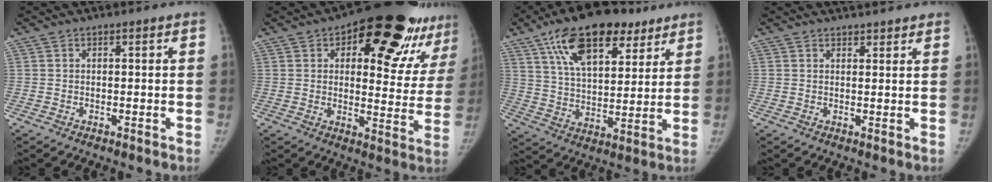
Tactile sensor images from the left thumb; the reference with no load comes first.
{"total": 24.4, "force": [14.1, 10.6, 16.9], "torque": [-0.172, -0.040, 0.179]}
{"total": 20.8, "force": [11.9, 10.0, 13.8], "torque": [-0.198, -0.025, 0.204]}
{"total": 4.5, "force": [3.9, 1.2, 1.8], "torque": [-0.004, 0.000, 0.051]}